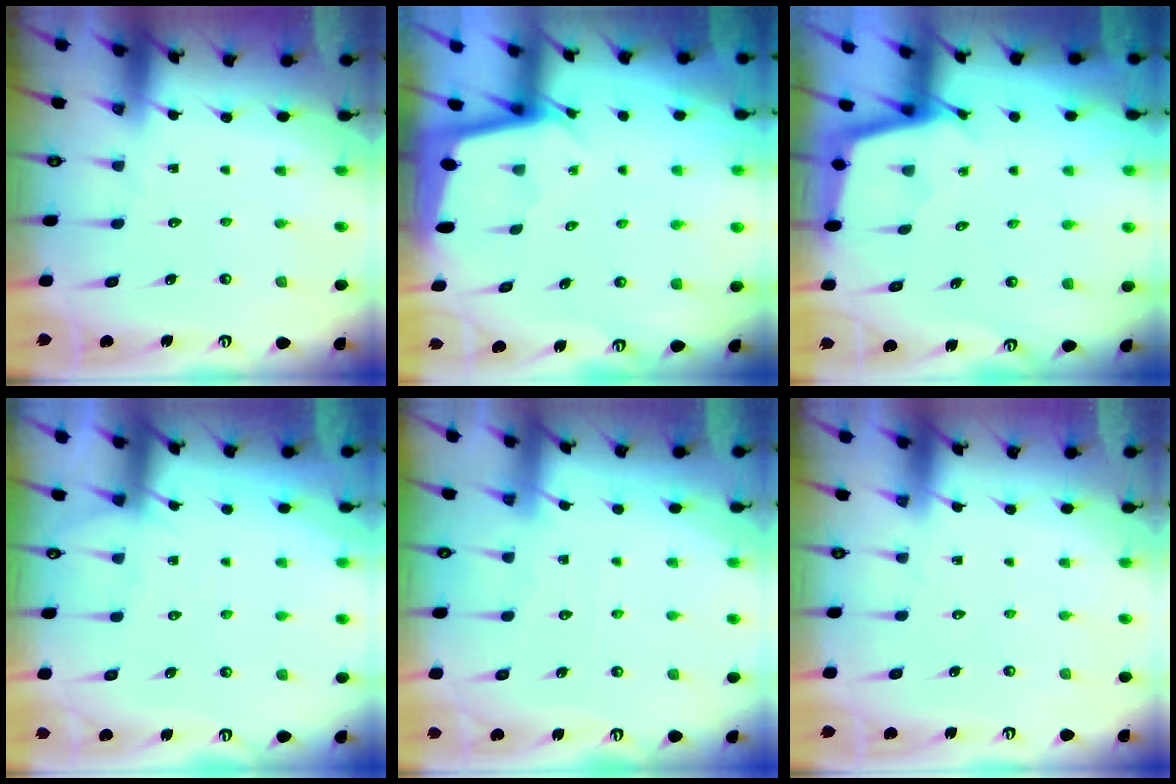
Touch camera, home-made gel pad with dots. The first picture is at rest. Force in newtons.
{"total": 2.0, "press": 2.0, "slide": 0.1}
{"total": 2.4, "press": 2.4, "slide": 0.2}
{"total": 5.5, "press": 5.5, "slide": 0.6}
{"total": 4.4, "press": 4.4, "slide": 0.6}
{"total": 0.0}